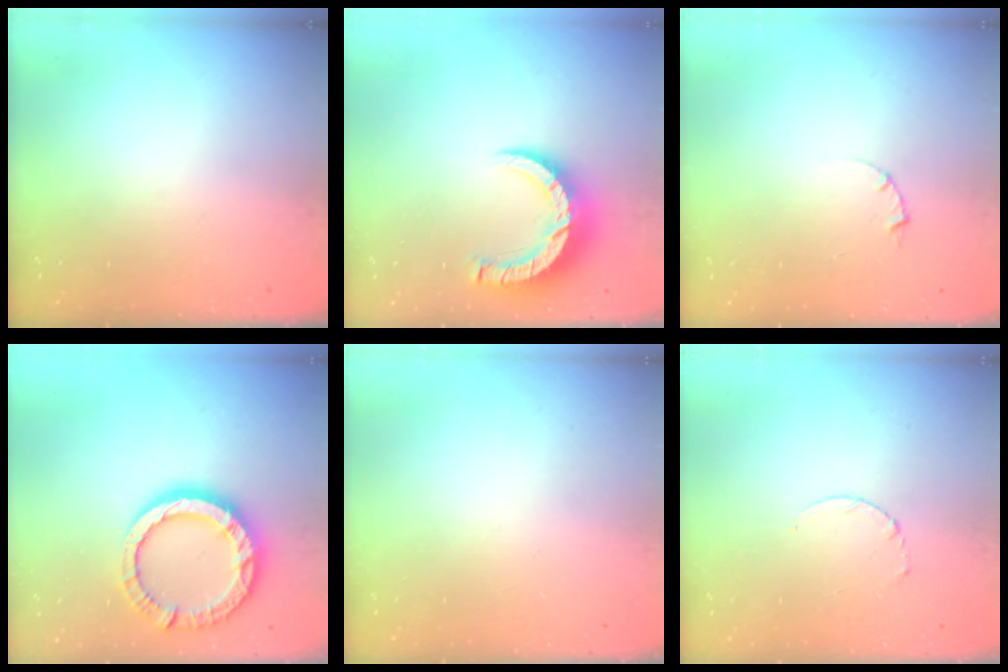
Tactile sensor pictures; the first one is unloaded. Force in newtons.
{"total": 8.9, "press": 8.9, "slide": 0.9}
{"total": 1.0, "press": 1.0, "slide": 0.3}
{"total": 14.8, "press": 14.7, "slide": 1.6}
{"total": 0.0}
{"total": 2.5, "press": 2.5, "slide": 0.3}